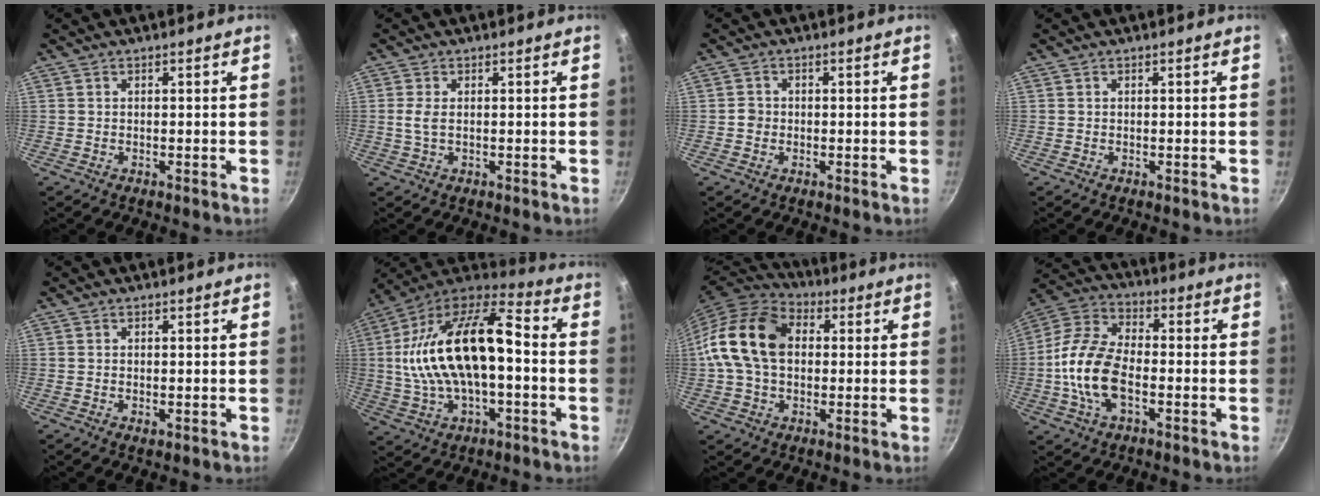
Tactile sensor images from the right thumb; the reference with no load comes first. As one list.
[{"total": 2.4, "force": [0.2, 1.2, 2.1], "torque": [-0.048, 0.000, 0.005]}, {"total": 1.8, "force": [-0.4, 1.6, 0.6], "torque": [-0.001, 0.008, -0.008]}, {"total": 0.0}, {"total": 0.7, "force": [-0.2, 0.3, 0.7], "torque": [-0.011, -0.002, -0.002]}, {"total": 23.2, "force": [-0.1, 11.1, 20.4], "torque": [-0.375, 0.040, -0.010]}, {"total": 16.7, "force": [1.6, 11.8, 11.7], "torque": [-0.196, 0.028, 0.011]}, {"total": 14.6, "force": [-2.9, 7.9, 11.9], "torque": [-0.226, 0.034, -0.072]}]